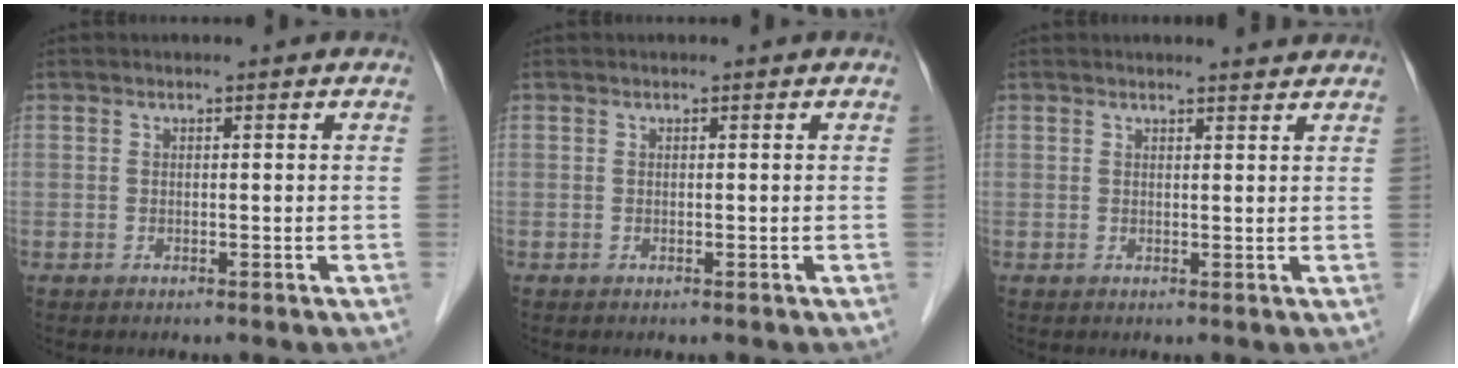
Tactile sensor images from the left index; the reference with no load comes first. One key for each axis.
{"total": 0.0}
{"total": 2.3, "fx": 2.3, "fy": 0.0, "fz": 0.3, "tx": -0.009, "ty": 0.000, "tz": 0.026}